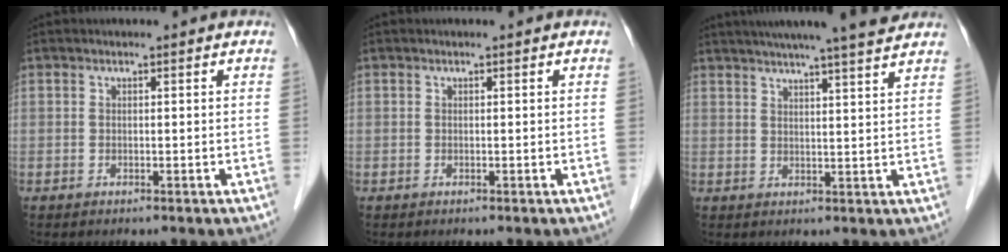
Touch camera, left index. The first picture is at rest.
{"total": 0.0}
{"total": 14.0, "force": [12.2, -0.2, 6.8], "torque": [-0.112, 0.017, 0.157]}